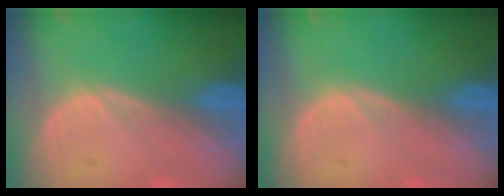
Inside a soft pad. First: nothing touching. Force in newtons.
{"total": 0.0}